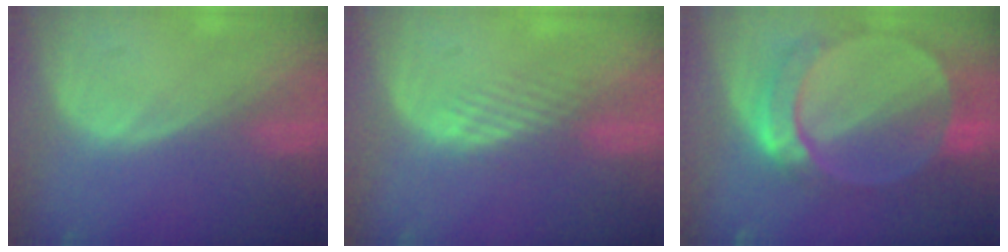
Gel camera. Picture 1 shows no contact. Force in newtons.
{"total": 2.9, "press": 2.3, "slide": 1.8}
{"total": 9.7, "press": 8.4, "slide": 4.8}